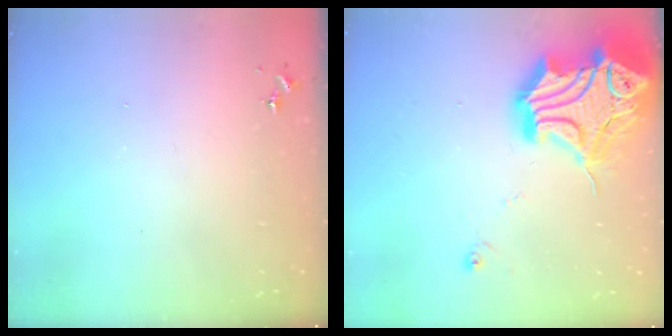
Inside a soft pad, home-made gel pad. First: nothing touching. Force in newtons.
{"total": 26.3, "press": 26.1, "slide": 3.2}